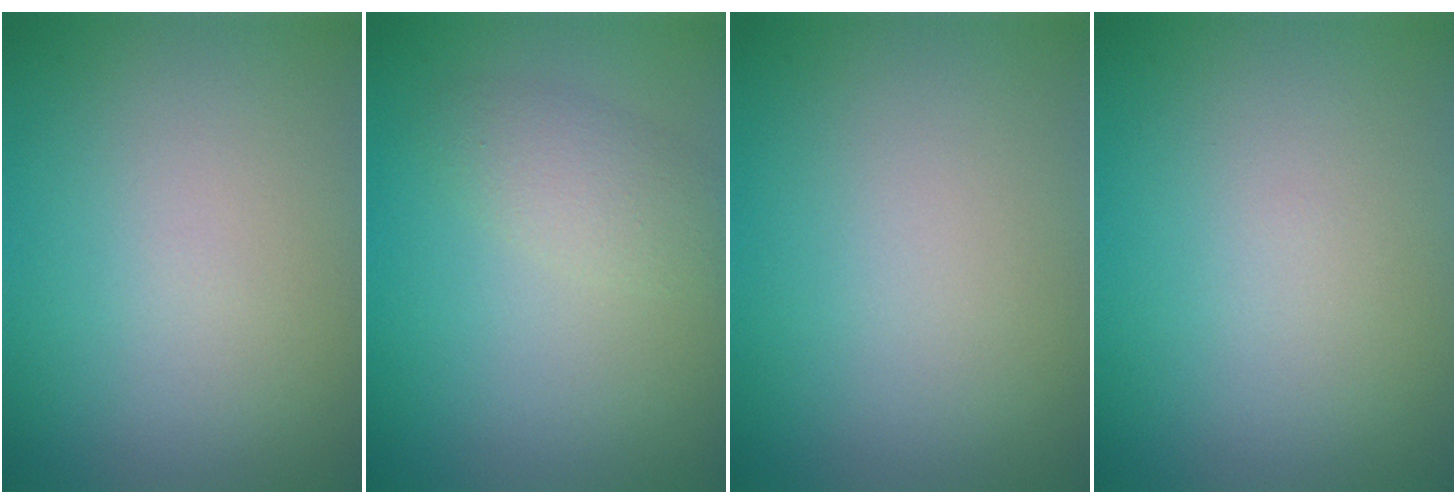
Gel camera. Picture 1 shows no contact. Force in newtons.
{"total": 2.4, "press": 2.4, "slide": 0.1}
{"total": 0.0}
{"total": 0.0}